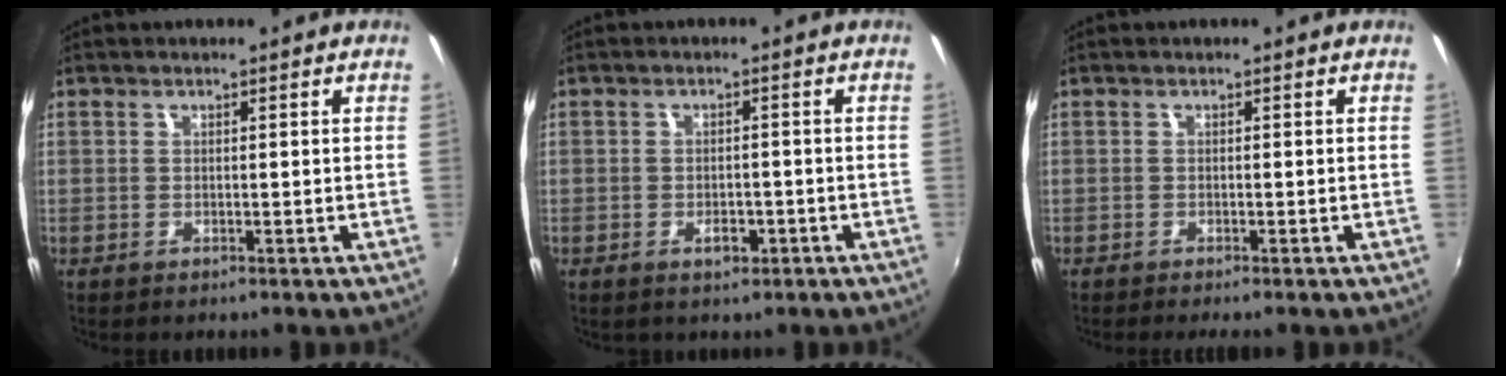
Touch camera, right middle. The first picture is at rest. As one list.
[{"total": 2.2, "force": [-0.8, 1.5, 1.3], "torque": [-0.022, 0.002, -0.007]}, {"total": 0.8, "force": [-0.8, -0.1, 0.3], "torque": [-0.005, -0.004, -0.014]}]